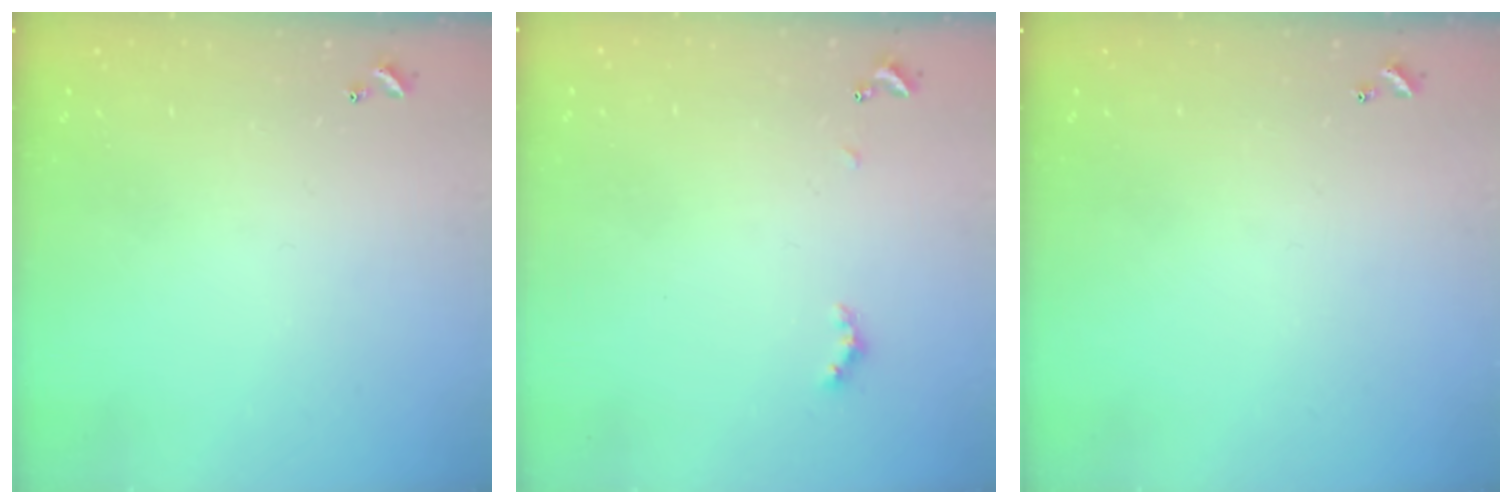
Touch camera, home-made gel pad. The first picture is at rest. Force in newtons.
{"total": 2.6, "press": 2.6, "slide": 0.6}
{"total": 0.0}